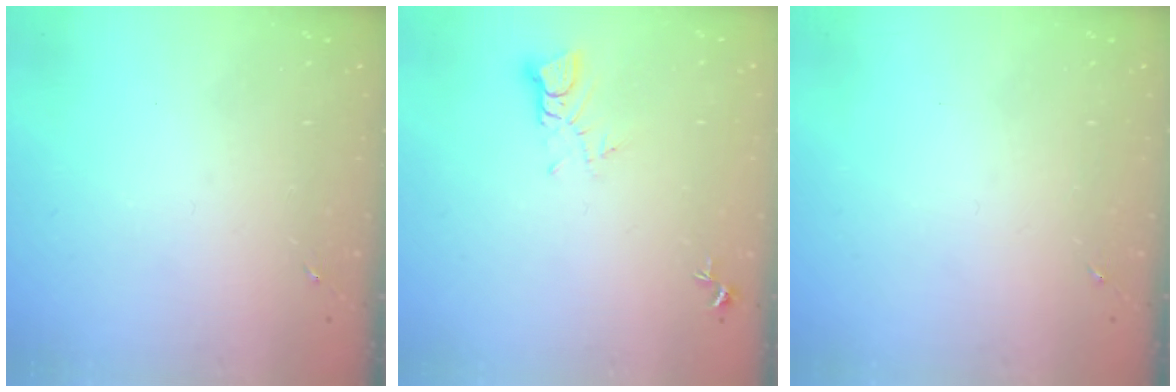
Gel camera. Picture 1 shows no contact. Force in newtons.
{"total": 3.8, "press": 3.8, "slide": 0.4}
{"total": 0.0}